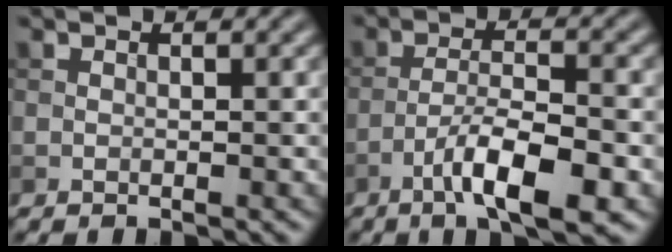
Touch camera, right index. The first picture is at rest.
{"total": 6.9, "force": [-3.6, 1.7, 5.6], "torque": [-0.096, 0.009, -0.063]}